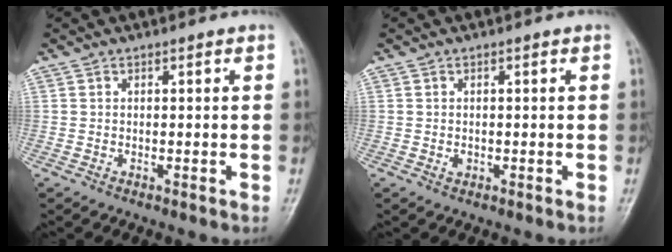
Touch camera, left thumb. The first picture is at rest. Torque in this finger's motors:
{"motor_torque": [-0.06, 0.08, 0.20, 0.07, 0.00]}